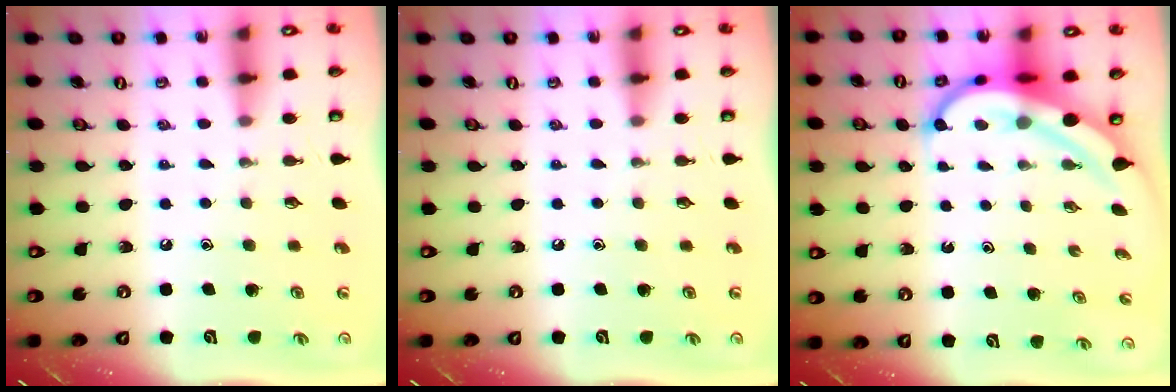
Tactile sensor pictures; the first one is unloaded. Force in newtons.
{"total": 0.0}
{"total": 6.5, "press": 6.5, "slide": 0.8}